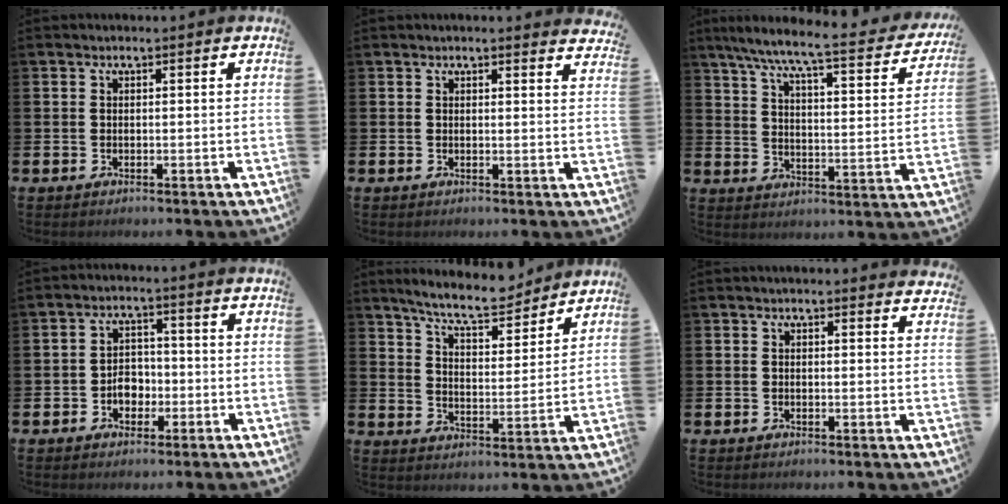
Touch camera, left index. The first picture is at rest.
{"total": 1.8, "force": [1.8, -0.1, 0.0], "torque": [0.002, -0.011, 0.032]}
{"total": 7.7, "force": [6.5, 0.8, 4.1], "torque": [-0.090, -0.053, 0.100]}
{"total": 3.5, "force": [-1.3, 2.7, 1.9], "torque": [-0.020, 0.000, -0.032]}
{"total": 8.4, "force": [7.8, 1.5, 2.7], "torque": [-0.077, -0.046, 0.137]}
{"total": 2.0, "force": [2.0, 0.0, 0.1], "torque": [0.001, -0.010, 0.035]}